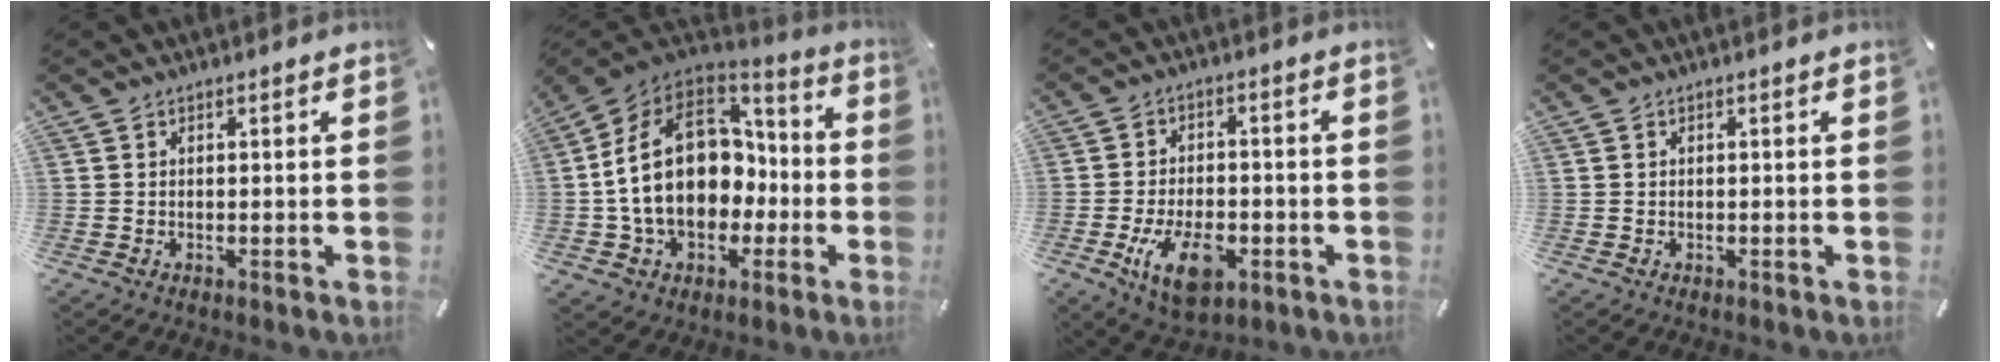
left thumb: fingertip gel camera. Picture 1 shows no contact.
{"total": 22.4, "force": [0.4, 16.8, 14.9], "torque": [-0.284, 0.010, 0.017]}
{"total": 10.8, "force": [-4.1, 6.1, 7.9], "torque": [-0.139, 0.004, -0.070]}
{"total": 0.0}